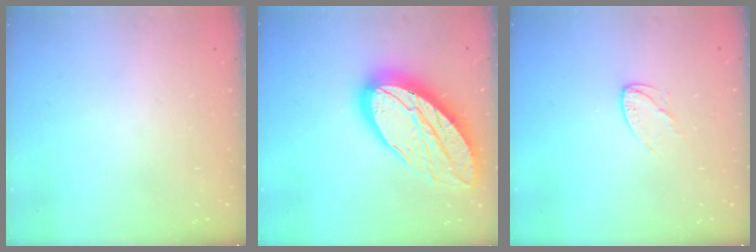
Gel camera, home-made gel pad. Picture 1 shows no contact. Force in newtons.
{"total": 26.8, "press": 26.7, "slide": 2.4}
{"total": 5.3, "press": 5.3, "slide": 0.5}